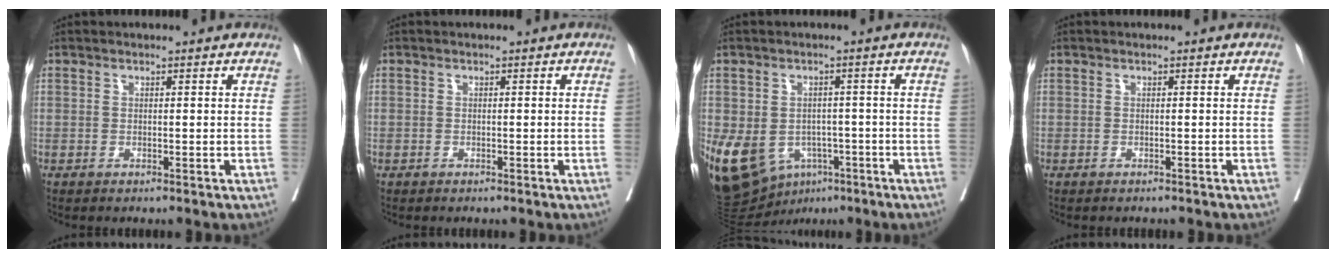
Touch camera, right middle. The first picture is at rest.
{"total": 0.0}
{"total": 12.6, "force": [-5.4, 9.2, 6.7], "torque": [-0.140, 0.008, -0.073]}
{"total": 0.9, "force": [-0.8, 0.3, 0.2], "torque": [-0.006, -0.001, -0.014]}